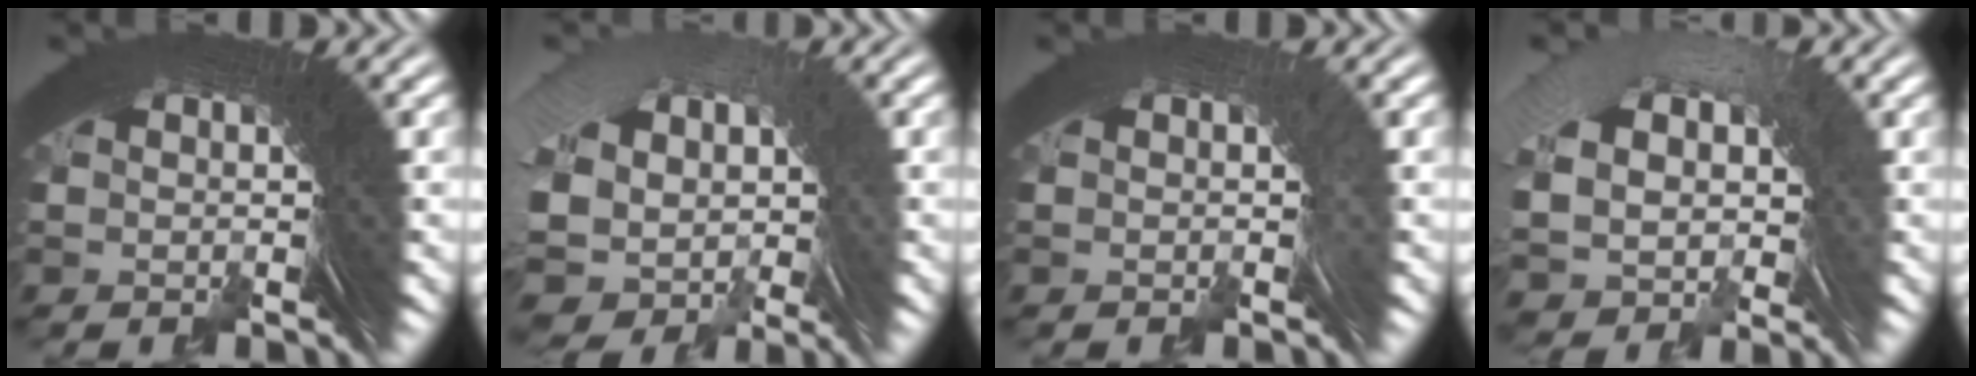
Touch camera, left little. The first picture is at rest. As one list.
[{"total": 10.4, "force": [-4.3, 8.5, 4.3], "torque": [-0.138, -0.053, -0.057]}, {"total": 0.8, "force": [-0.7, -0.4, 0.0], "torque": [0.004, 0.006, -0.011]}, {"total": 6.3, "force": [-0.4, 5.0, 3.7], "torque": [-0.100, -0.024, 0.005]}]